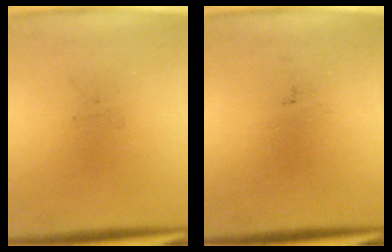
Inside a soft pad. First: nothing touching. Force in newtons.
{"total": 0.0}